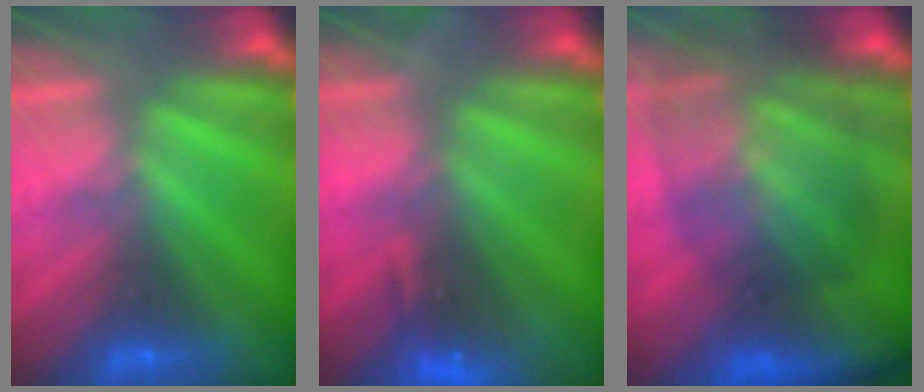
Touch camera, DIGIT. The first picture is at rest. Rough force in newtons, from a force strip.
{"total": 6.6}
{"total": 8.7}